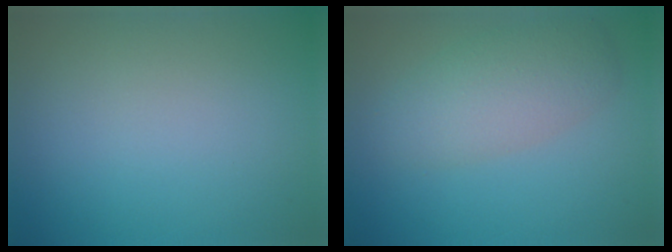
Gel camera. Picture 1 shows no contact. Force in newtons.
{"total": 4.2, "press": 4.2, "slide": 0.0}